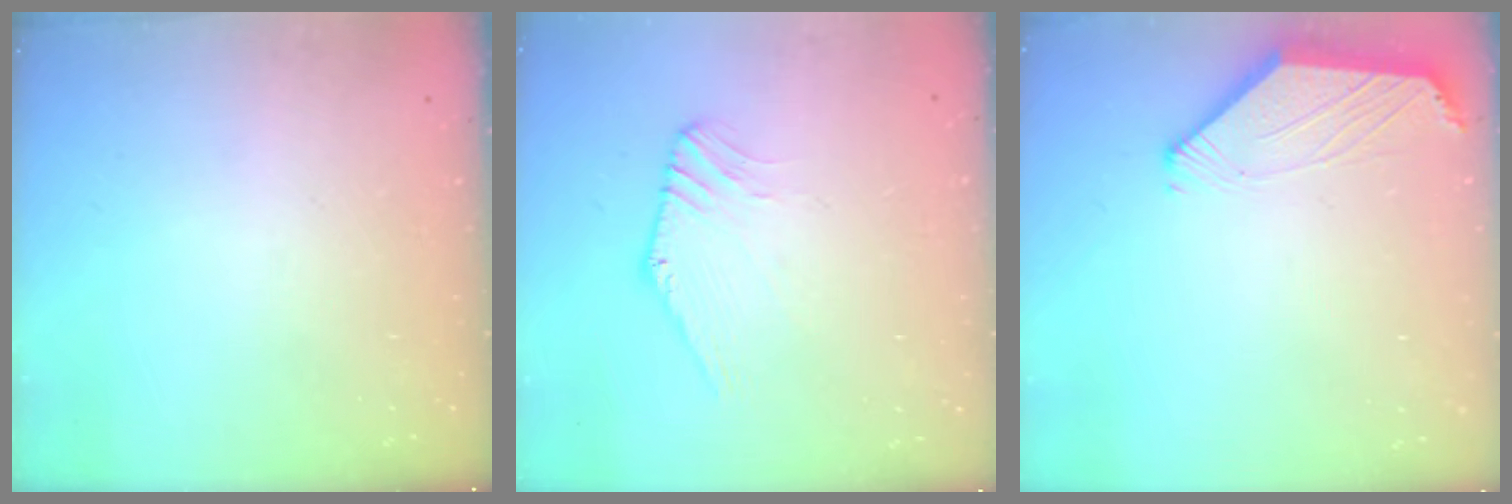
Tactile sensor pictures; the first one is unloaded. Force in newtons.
{"total": 0.5, "press": 0.5, "slide": 0.3}
{"total": 0.8, "press": 0.8, "slide": 0.1}